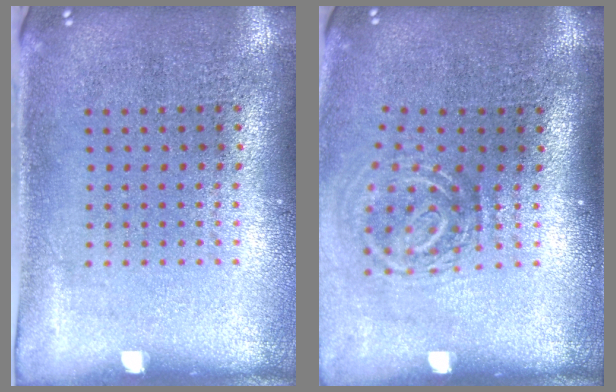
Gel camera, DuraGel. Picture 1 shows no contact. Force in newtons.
{"total": 1.9, "press": 1.2, "slide": 1.5}